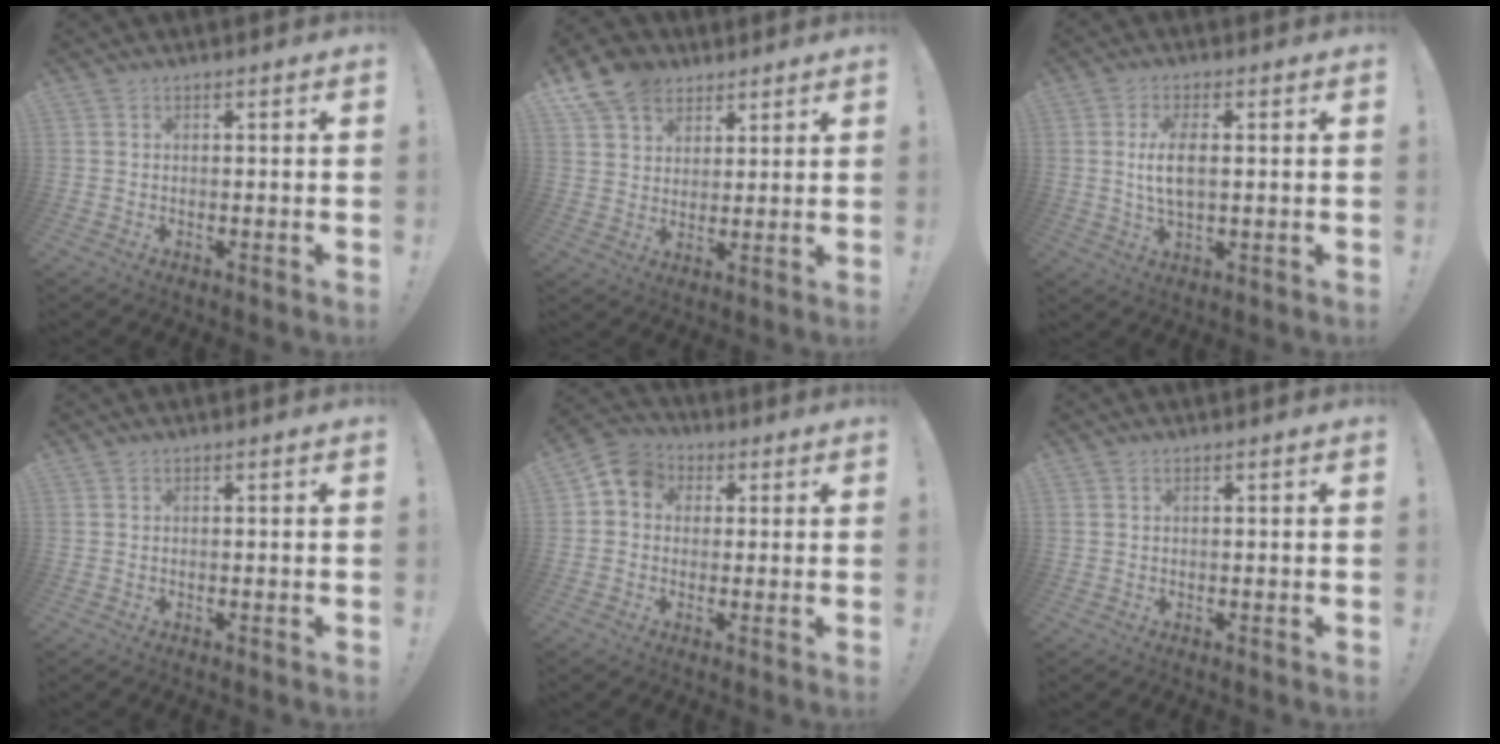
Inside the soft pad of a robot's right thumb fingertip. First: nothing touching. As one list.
[{"total": 11.3, "force": [7.0, 8.0, 3.7], "torque": [-0.064, -0.035, 0.139]}, {"total": 7.5, "force": [0.7, 3.2, 6.8], "torque": [-0.125, -0.011, 0.005]}, {"total": 0.0}, {"total": 6.8, "force": [1.1, 6.0, 3.0], "torque": [-0.046, 0.010, 0.026]}, {"total": 0.6, "force": [0.3, 0.3, 0.4], "torque": [-0.008, 0.002, 0.007]}]